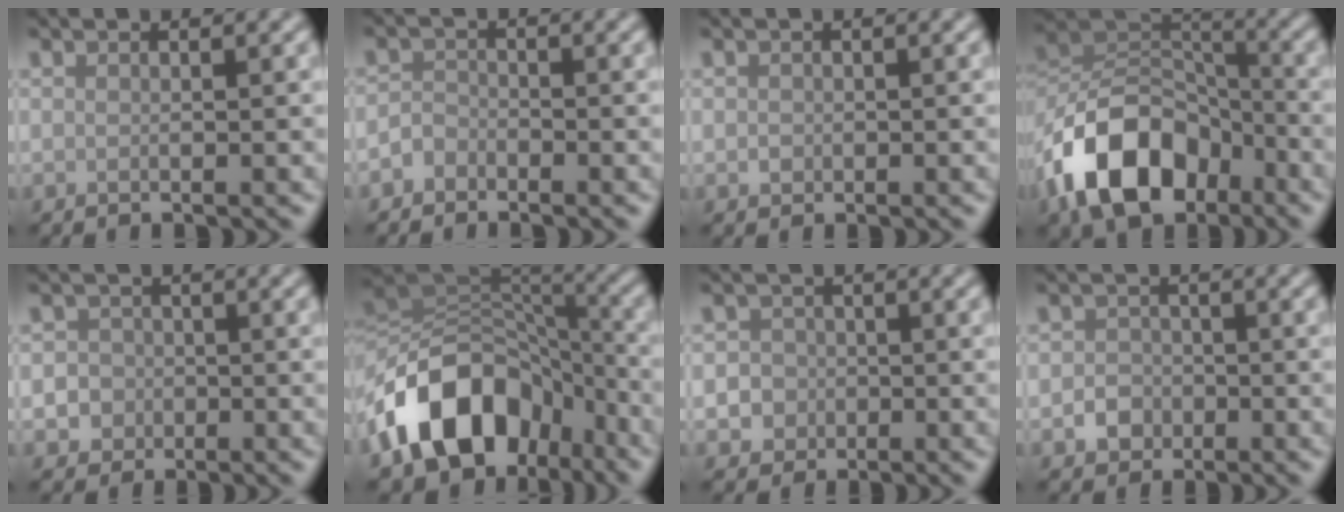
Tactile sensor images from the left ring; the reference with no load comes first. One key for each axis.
{"total": 1.4, "fx": -1.1, "fy": 0.9, "fz": 0.2, "tx": -0.002, "ty": 0.006, "tz": -0.026}
{"total": 0.7, "fx": -0.1, "fy": 0.7, "fz": 0.2, "tx": 0.001, "ty": -0.004, "tz": -0.003}
{"total": 11.1, "fx": -5.8, "fy": 7.0, "fz": 6.4, "tx": -0.116, "ty": 0.004, "tz": -0.119}
{"total": 2.8, "fx": -0.8, "fy": 2.6, "fz": 0.6, "tx": 0.015, "ty": 0.004, "tz": -0.028}
{"total": 12.8, "fx": -6.4, "fy": 8.7, "fz": 6.8, "tx": -0.117, "ty": 0.010, "tz": -0.124}
{"total": 3.1, "fx": -0.8, "fy": 2.9, "fz": 0.7, "tx": 0.017, "ty": 0.005, "tz": -0.031}
{"total": 2.1, "fx": -0.8, "fy": 1.8, "fz": 0.6, "tx": -0.001, "ty": 0.001, "tz": -0.019}